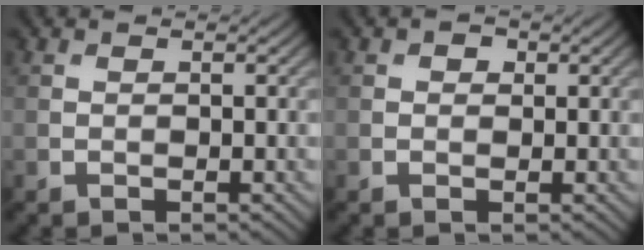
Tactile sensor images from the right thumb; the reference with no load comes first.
{"total": 1.2, "force": [0.5, 0.9, 0.6], "torque": [-0.005, -0.001, 0.003]}